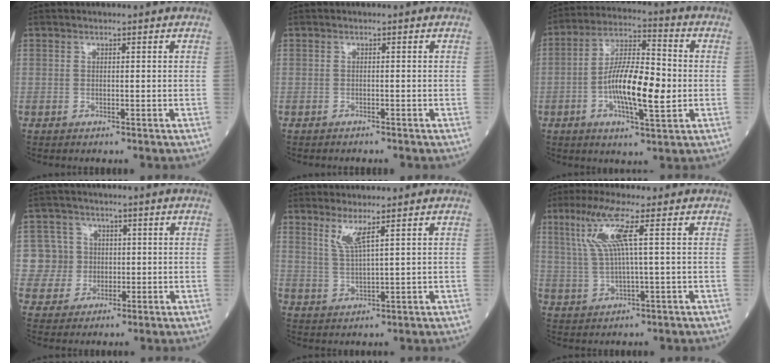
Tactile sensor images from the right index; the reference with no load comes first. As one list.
[{"total": 1.1, "force": [-1.0, 0.0, 0.3], "torque": [-0.007, -0.002, -0.012]}, {"total": 12.5, "force": [-1.9, 3.0, 12.0], "torque": [-0.221, 0.007, -0.036]}, {"total": 5.9, "force": [0.4, 5.9, 0.1], "torque": [0.001, 0.016, 0.012]}, {"total": 3.6, "force": [2.3, -0.3, 2.8], "torque": [-0.062, -0.010, 0.051]}, {"total": 7.3, "force": [2.7, -0.4, 6.8], "torque": [-0.147, 0.010, 0.060]}]